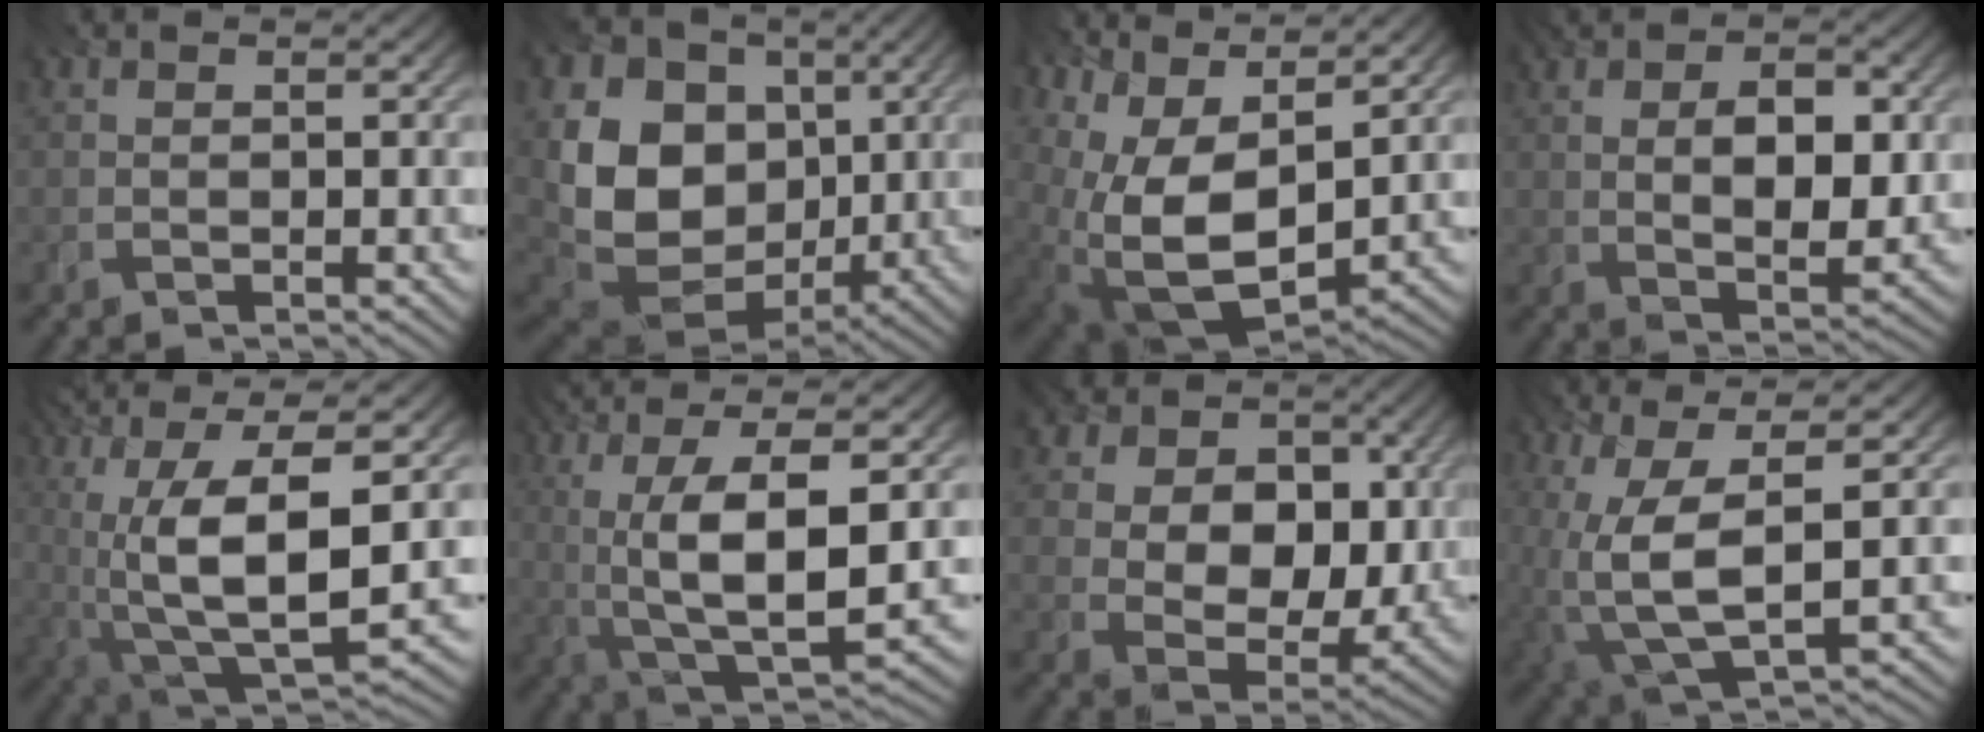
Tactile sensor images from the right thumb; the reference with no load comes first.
{"total": 15.8, "force": [1.0, 12.4, 9.7], "torque": [-0.209, -0.015, 0.038]}
{"total": 14.2, "force": [2.5, 8.5, 11.1], "torque": [-0.230, -0.017, 0.058]}
{"total": 8.4, "force": [1.2, 4.3, 7.2], "torque": [-0.117, -0.006, 0.013]}
{"total": 17.6, "force": [0.6, 8.3, 15.5], "torque": [-0.298, 0.001, 0.035]}
{"total": 15.5, "force": [2.0, 6.2, 14.0], "torque": [-0.278, 0.006, 0.044]}
{"total": 13.3, "force": [3.1, 9.8, 8.5], "torque": [-0.171, 0.006, 0.046]}
{"total": 12.6, "force": [0.2, 5.7, 11.2], "torque": [-0.252, -0.022, 0.014]}